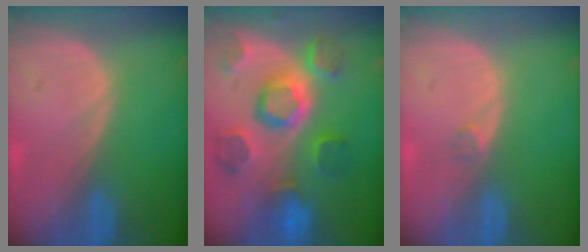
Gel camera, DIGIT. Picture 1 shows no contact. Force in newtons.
{"total": 11.3, "press": 10.0, "slide": 5.3}
{"total": 0.9, "press": 0.8, "slide": 0.5}